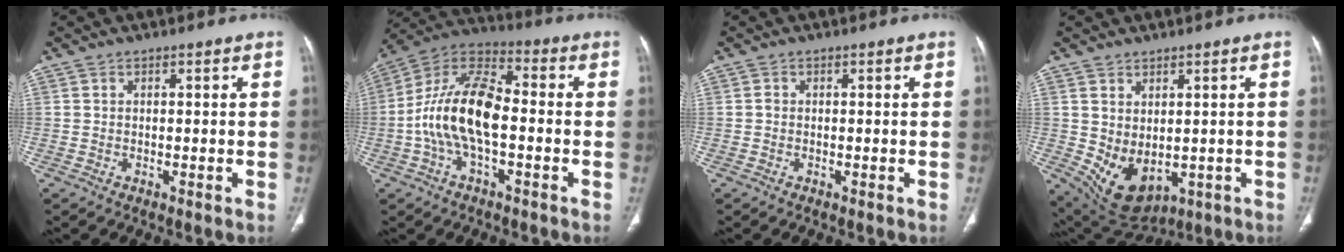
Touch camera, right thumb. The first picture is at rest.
{"total": 15.6, "force": [-2.2, 7.4, 13.5], "torque": [-0.263, 0.042, -0.048]}
{"total": 0.5, "force": [-0.1, 0.4, 0.3], "torque": [-0.005, 0.001, -0.005]}
{"total": 9.2, "force": [-0.7, 5.8, 7.0], "torque": [-0.107, -0.006, 0.022]}